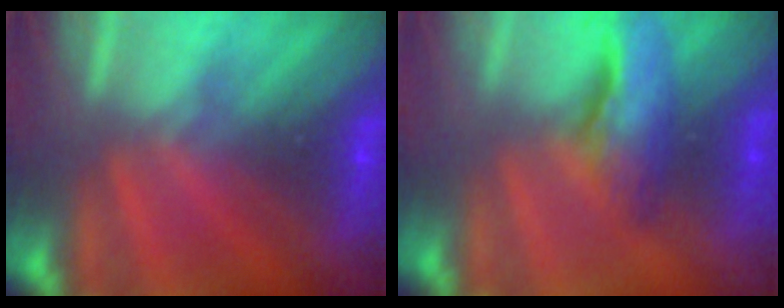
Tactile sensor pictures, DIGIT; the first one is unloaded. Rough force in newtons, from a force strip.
{"total": 5.3}